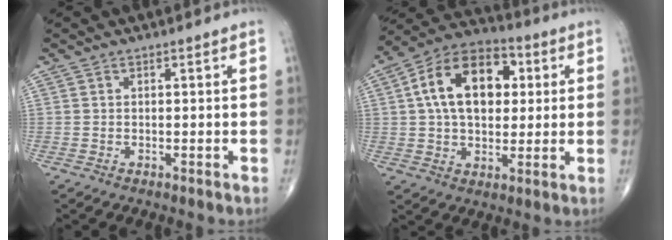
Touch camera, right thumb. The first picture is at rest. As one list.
[{"total": 17.7, "force": [3.8, 11.2, 13.1], "torque": [-0.188, 0.014, 0.056]}]